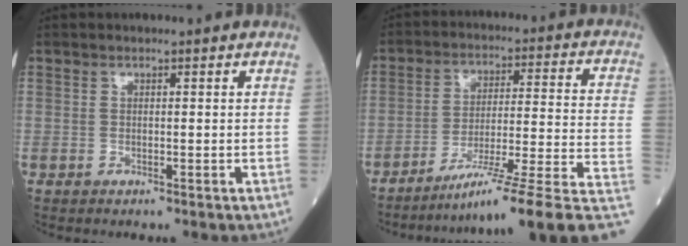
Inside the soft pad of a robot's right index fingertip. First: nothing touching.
{"total": 17.7, "force": [-12.6, -1.5, 12.4], "torque": [-0.136, 0.014, -0.193]}